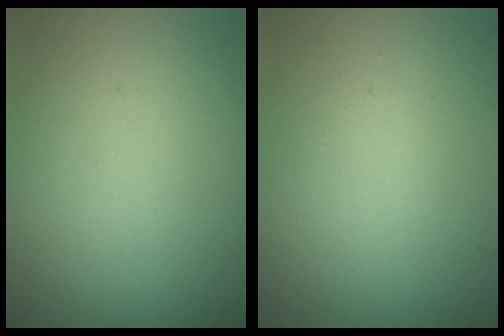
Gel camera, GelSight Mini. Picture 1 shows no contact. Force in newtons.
{"total": 1.1, "press": 1.1, "slide": 0.1}